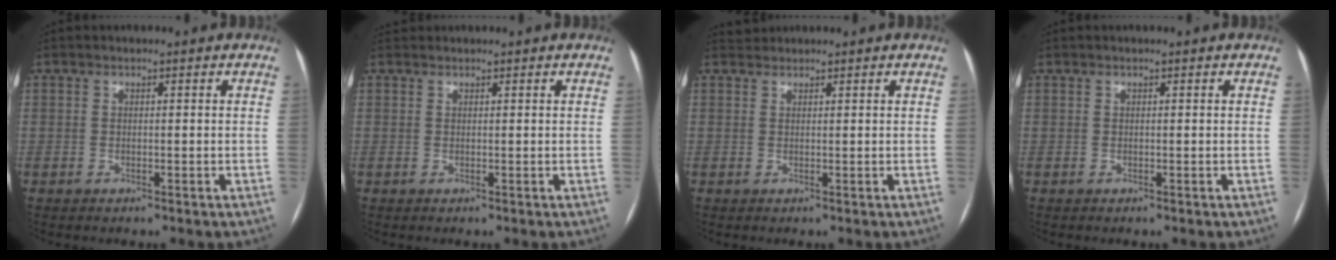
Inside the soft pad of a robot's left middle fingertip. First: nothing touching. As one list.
[{"total": 0.9, "force": [0.8, 0.2, -0.1], "torque": [-0.006, 0.018, 0.019]}, {"total": 1.3, "force": [1.2, 0.1, -0.4], "torque": [-0.003, 0.013, 0.025]}, {"total": 0.0}]